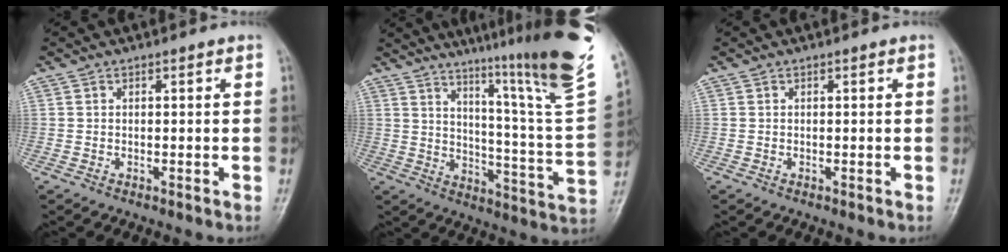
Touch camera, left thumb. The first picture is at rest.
{"total": 27.2, "force": [18.0, 1.7, 20.3], "torque": [-0.280, -0.107, 0.250]}
{"total": 0.0}